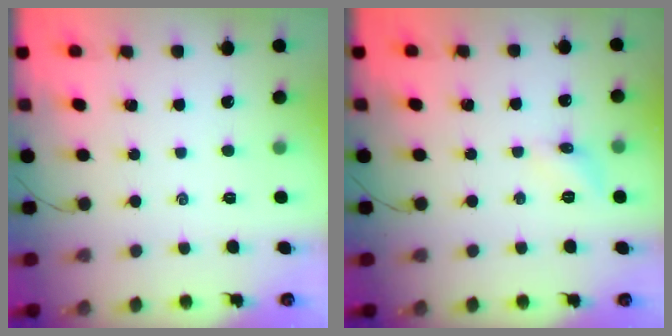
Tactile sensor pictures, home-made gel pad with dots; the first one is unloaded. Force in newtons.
{"total": 6.7, "press": 6.5, "slide": 1.6}